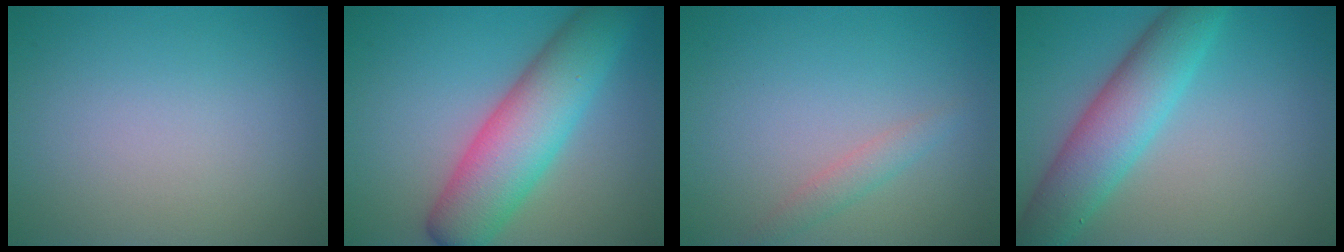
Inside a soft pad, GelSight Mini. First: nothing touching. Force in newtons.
{"total": 8.3, "press": 8.3, "slide": 0.2}
{"total": 1.4, "press": 1.4, "slide": 0.1}
{"total": 6.4, "press": 6.4, "slide": 0.0}